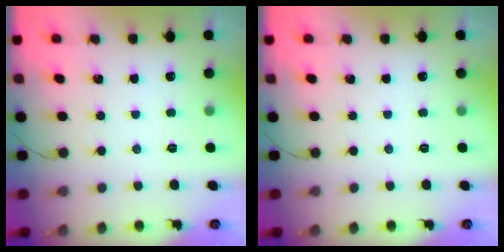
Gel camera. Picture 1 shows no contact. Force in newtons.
{"total": 0.0}